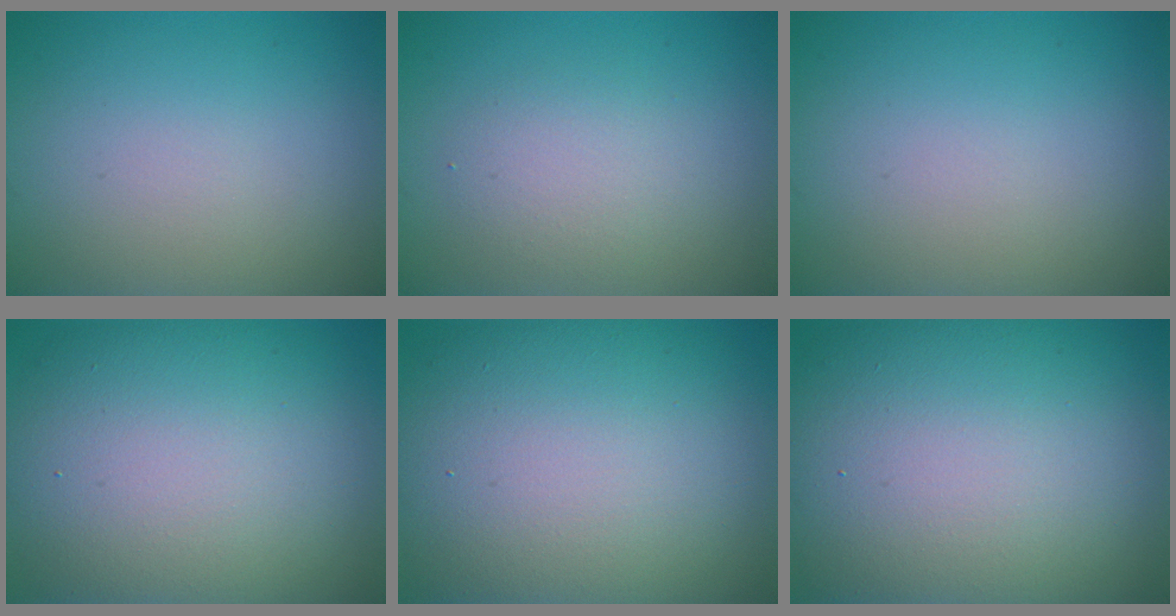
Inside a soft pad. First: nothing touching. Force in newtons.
{"total": 2.4, "press": 2.4, "slide": 0.3}
{"total": 0.0}
{"total": 14.5, "press": 14.5, "slide": 0.5}
{"total": 15.3, "press": 15.2, "slide": 0.8}
{"total": 17.4, "press": 17.4, "slide": 1.0}